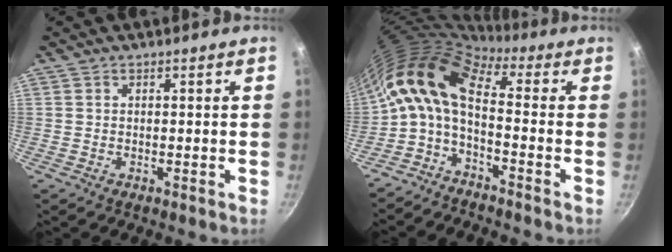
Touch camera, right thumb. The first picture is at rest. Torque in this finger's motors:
{"motor_torque": [2.46, 2.55, 1.31, -1.32, 0.25]}